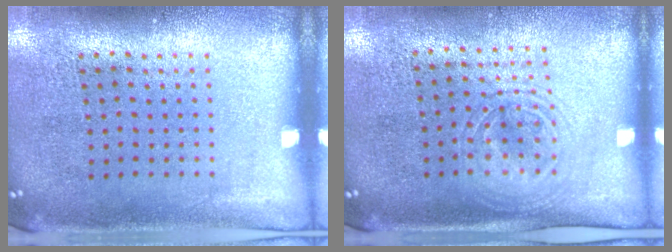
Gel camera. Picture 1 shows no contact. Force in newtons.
{"total": 1.5, "press": 1.3, "slide": 0.6}